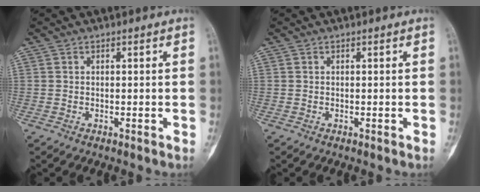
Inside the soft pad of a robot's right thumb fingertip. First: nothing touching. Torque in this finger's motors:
{"motor_torque": [-0.01, 0.01, 0.05, -0.05, 0.00]}